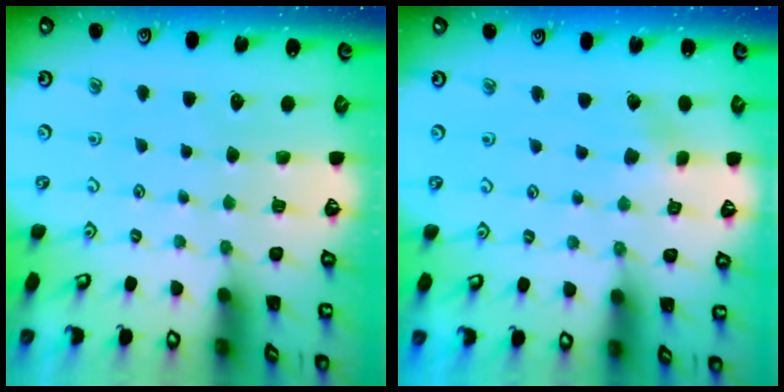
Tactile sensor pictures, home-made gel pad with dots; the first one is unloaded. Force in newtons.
{"total": 2.5, "press": 2.4, "slide": 0.3}